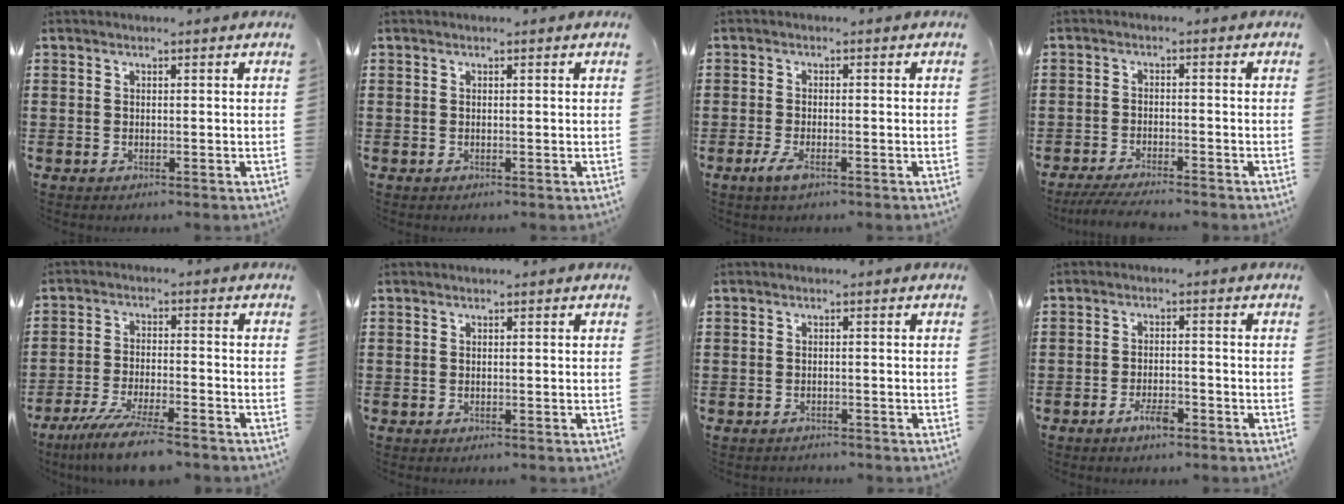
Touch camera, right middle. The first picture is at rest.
{"total": 0.0}
{"total": 2.5, "force": [-1.2, 0.7, 2.1], "torque": [-0.049, -0.005, -0.027]}
{"total": 3.7, "force": [-3.4, 0.1, 1.4], "torque": [-0.029, -0.005, -0.067]}
{"total": 7.3, "force": [-6.1, 0.2, 4.0], "torque": [-0.085, -0.014, -0.117]}
{"total": 0.0}
{"total": 0.9, "force": [-0.9, 0.3, -0.1], "torque": [0.001, 0.004, -0.020]}
{"total": 2.4, "force": [-1.6, 0.7, 1.7], "torque": [-0.037, 0.000, -0.033]}